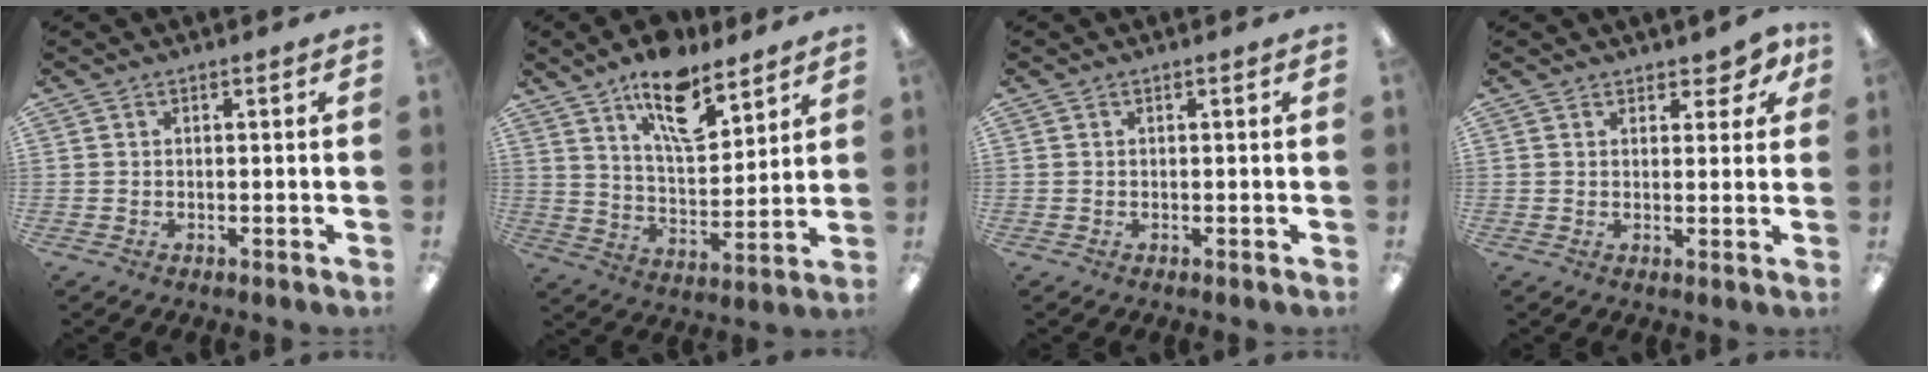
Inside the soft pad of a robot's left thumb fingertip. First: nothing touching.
{"total": 15.1, "force": [10.2, 6.1, 9.3], "torque": [-0.139, -0.053, 0.172]}
{"total": 0.0}
{"total": 4.1, "force": [3.0, 2.2, 1.6], "torque": [-0.013, -0.010, 0.052]}